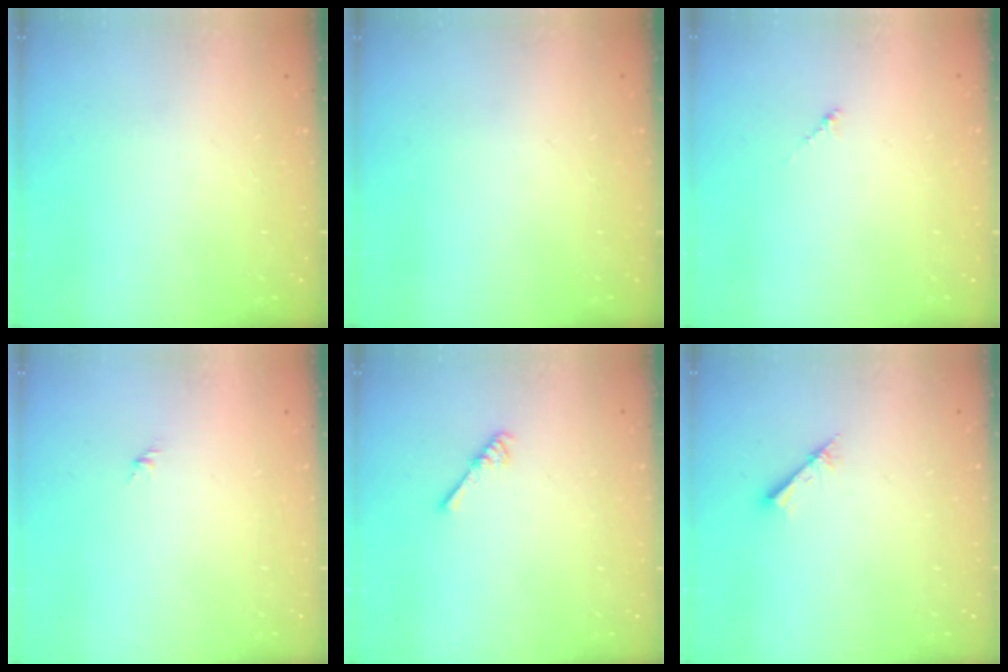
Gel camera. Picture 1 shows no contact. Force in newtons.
{"total": 0.0}
{"total": 0.8, "press": 0.6, "slide": 0.4}
{"total": 1.6, "press": 1.5, "slide": 0.6}
{"total": 2.7, "press": 2.6, "slide": 0.4}
{"total": 2.1, "press": 2.1, "slide": 0.2}